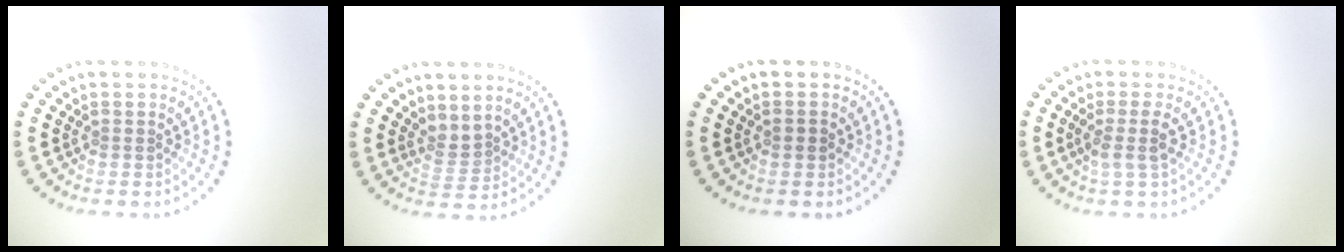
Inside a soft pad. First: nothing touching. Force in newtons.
{"total": 1.9, "press": 1.2, "slide": 1.4}
{"total": 0.8, "press": 0.8, "slide": 0.3}
{"total": 2.0, "press": 1.6, "slide": 1.2}